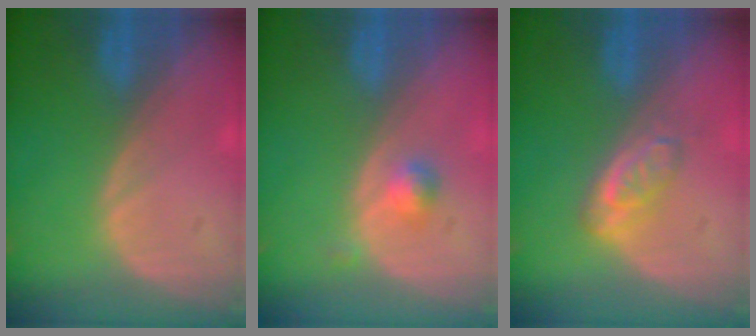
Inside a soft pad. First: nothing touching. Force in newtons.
{"total": 2.2, "press": 2.0, "slide": 1.0}
{"total": 3.9, "press": 3.8, "slide": 0.8}